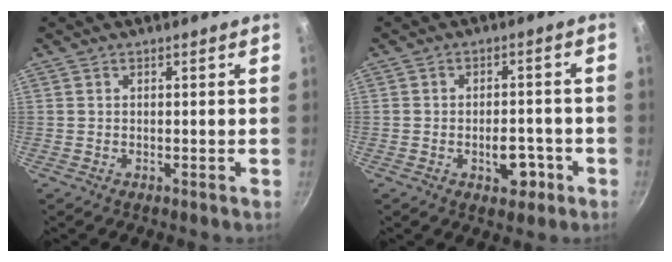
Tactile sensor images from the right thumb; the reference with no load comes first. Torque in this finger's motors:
{"motor_torque": [0.80, 0.50, 0.86, -0.54, 0.16]}